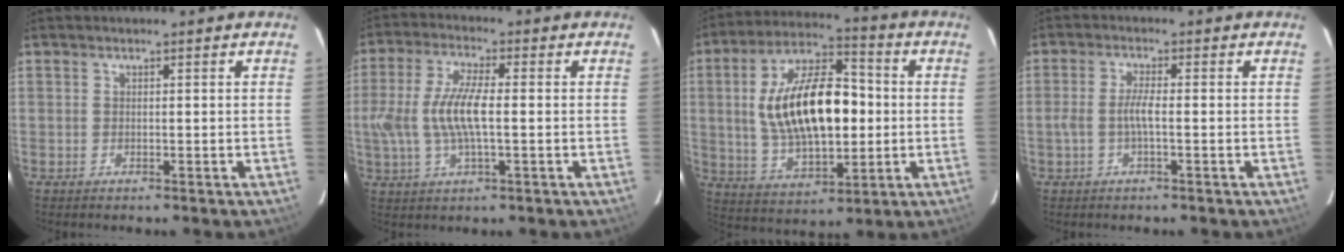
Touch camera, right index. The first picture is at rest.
{"total": 10.4, "force": [-0.5, 3.1, 9.9], "torque": [-0.204, 0.001, -0.009]}
{"total": 19.9, "force": [0.9, 9.7, 17.4], "torque": [-0.320, 0.019, 0.026]}
{"total": 3.2, "force": [-0.9, 0.2, 3.1], "torque": [-0.066, 0.004, -0.015]}